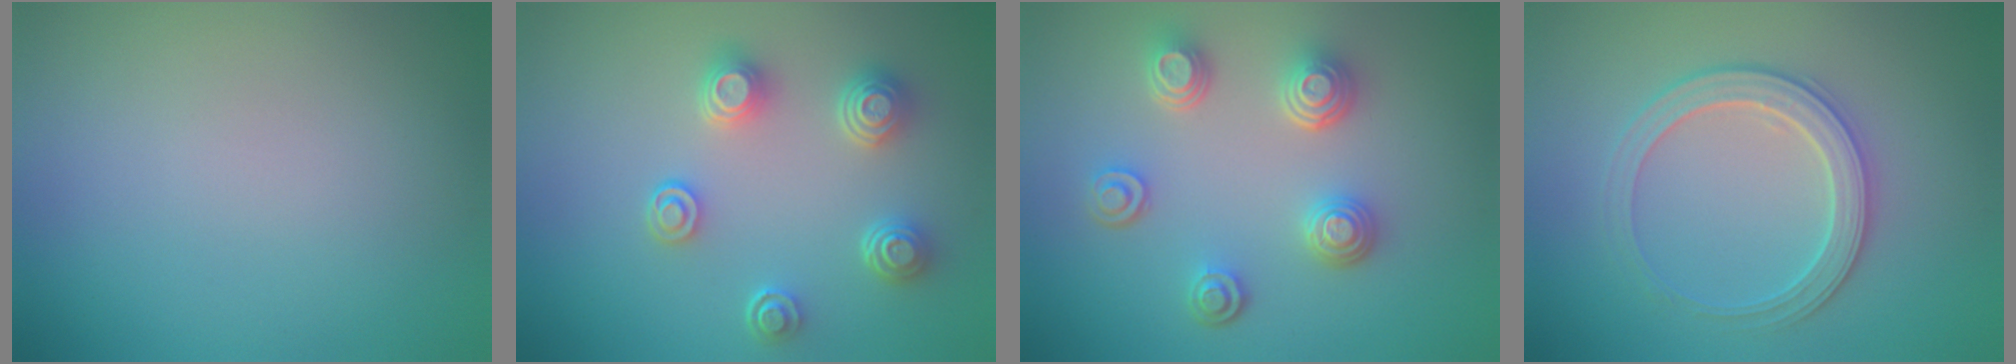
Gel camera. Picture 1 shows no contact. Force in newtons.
{"total": 3.8, "press": 3.3, "slide": 2.0}
{"total": 4.1, "press": 3.4, "slide": 2.3}
{"total": 3.1, "press": 3.0, "slide": 0.5}